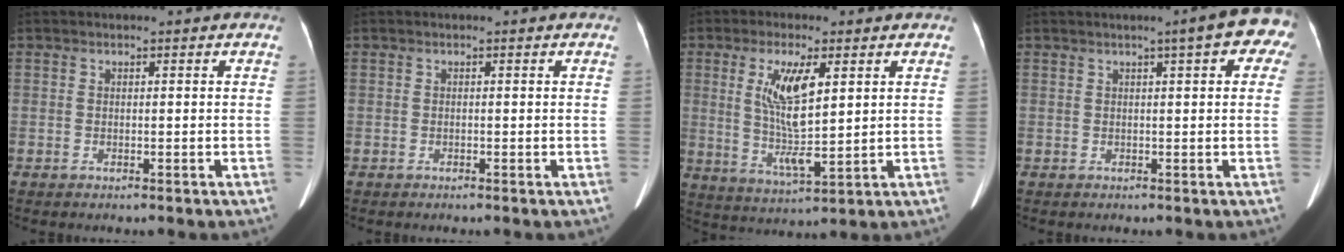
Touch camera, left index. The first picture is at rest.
{"total": 0.0}
{"total": 9.3, "force": [2.4, 1.8, 8.8], "torque": [-0.178, -0.010, 0.048]}
{"total": 7.3, "force": [3.8, 1.4, 6.1], "torque": [-0.066, 0.021, 0.033]}